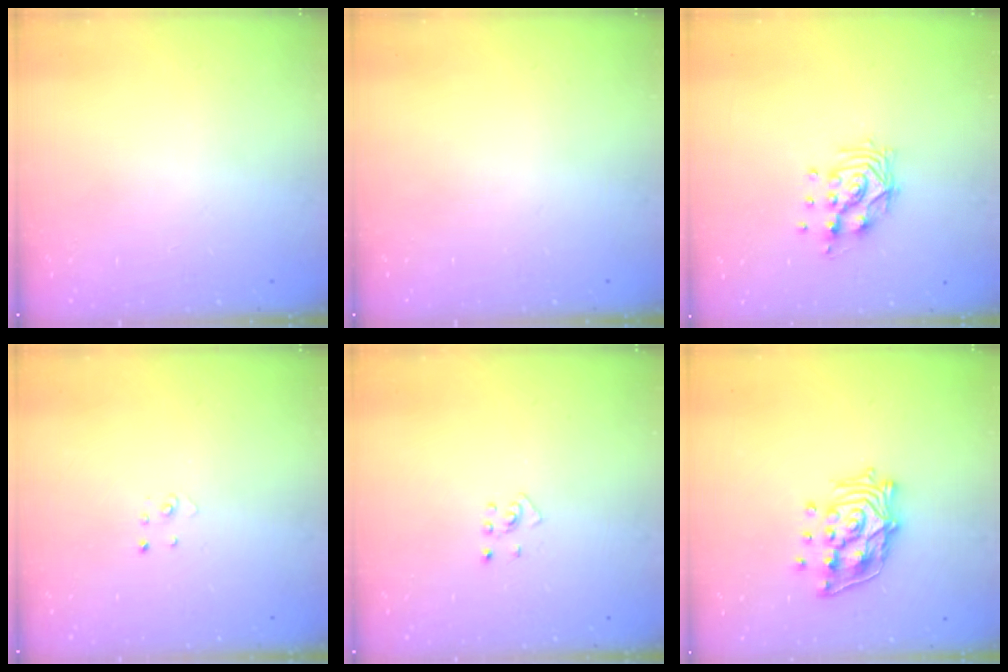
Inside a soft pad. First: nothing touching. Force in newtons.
{"total": 0.0}
{"total": 9.8, "press": 9.8, "slide": 0.7}
{"total": 1.9, "press": 1.9, "slide": 0.2}
{"total": 2.7, "press": 2.7, "slide": 0.5}
{"total": 13.8, "press": 13.7, "slide": 1.6}